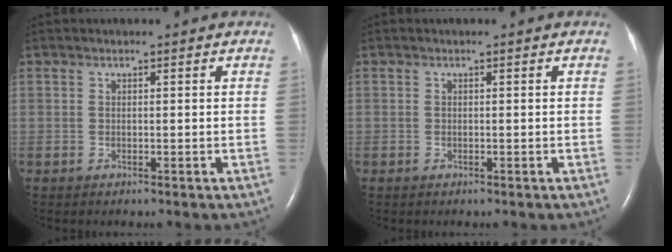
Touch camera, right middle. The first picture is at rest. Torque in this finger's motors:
{"motor_torque": [0.00, 0.00, -0.37, -0.21]}